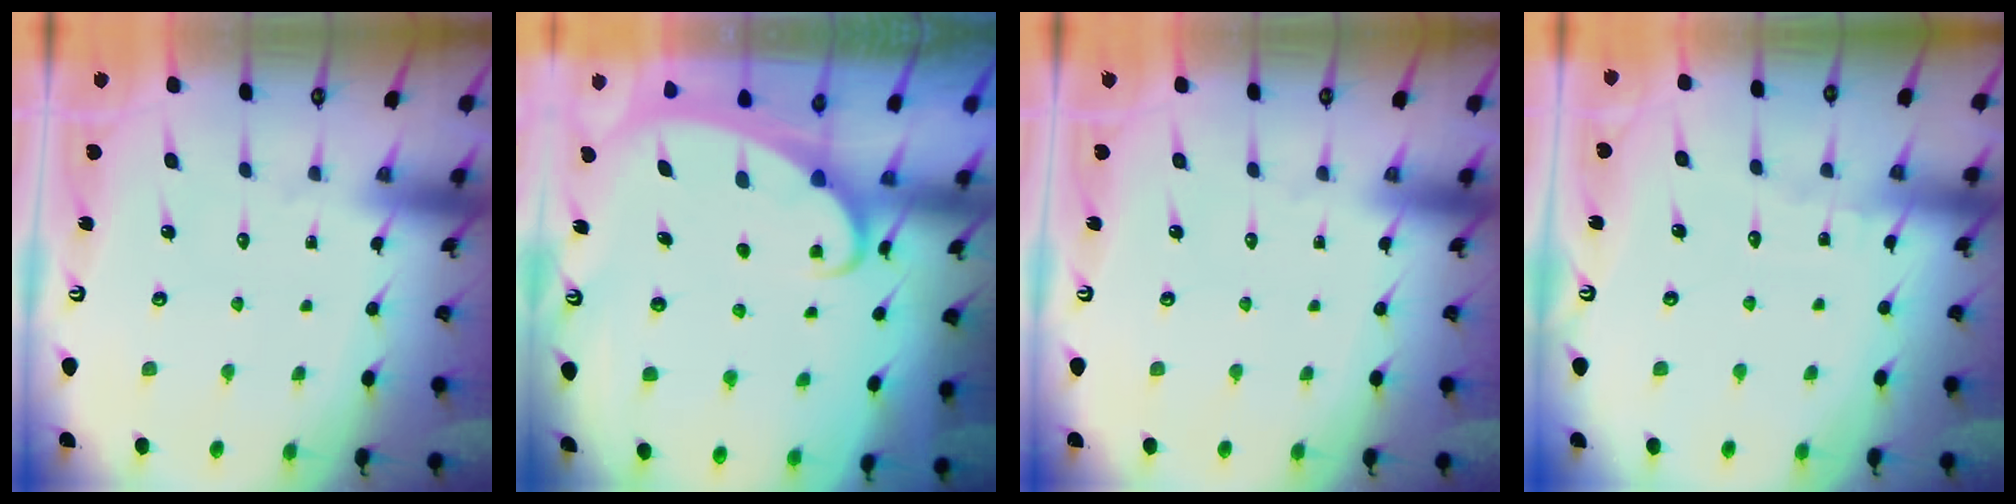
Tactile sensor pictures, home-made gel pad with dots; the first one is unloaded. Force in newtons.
{"total": 2.2, "press": 2.2, "slide": 0.3}
{"total": 0.0}
{"total": 5.1, "press": 5.1, "slide": 0.4}